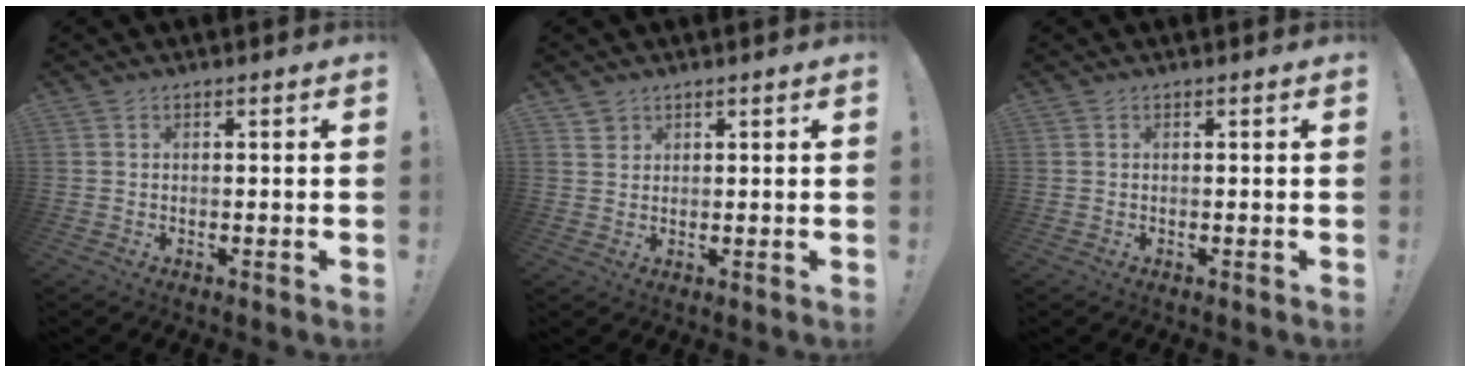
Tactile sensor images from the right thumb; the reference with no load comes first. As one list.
[{"total": 2.5, "force": [1.7, 1.8, 0.1], "torque": [0.007, -0.013, 0.031]}, {"total": 0.0}]